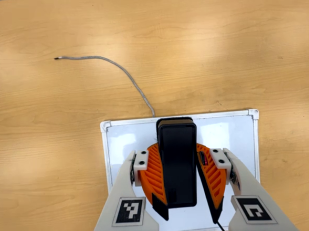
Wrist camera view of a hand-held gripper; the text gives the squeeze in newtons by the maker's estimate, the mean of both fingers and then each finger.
{"total": 9.7, "left": 9.7, "right": 9.7}